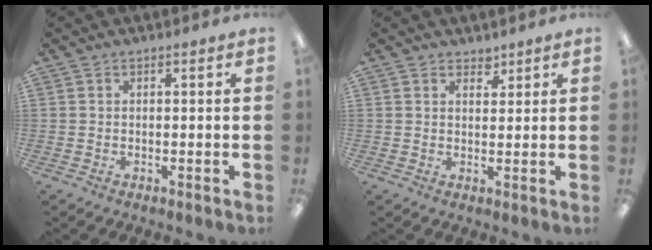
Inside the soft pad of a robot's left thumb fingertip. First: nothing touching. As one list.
[{"total": 2.3, "force": [2.0, 1.0, 0.3], "torque": [0.008, -0.014, 0.036]}]